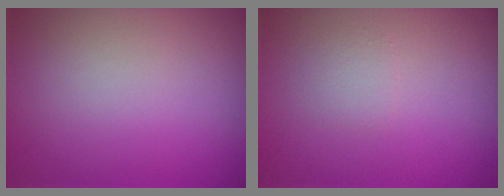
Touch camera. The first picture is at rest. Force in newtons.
{"total": 1.0, "press": 1.0, "slide": 0.1}